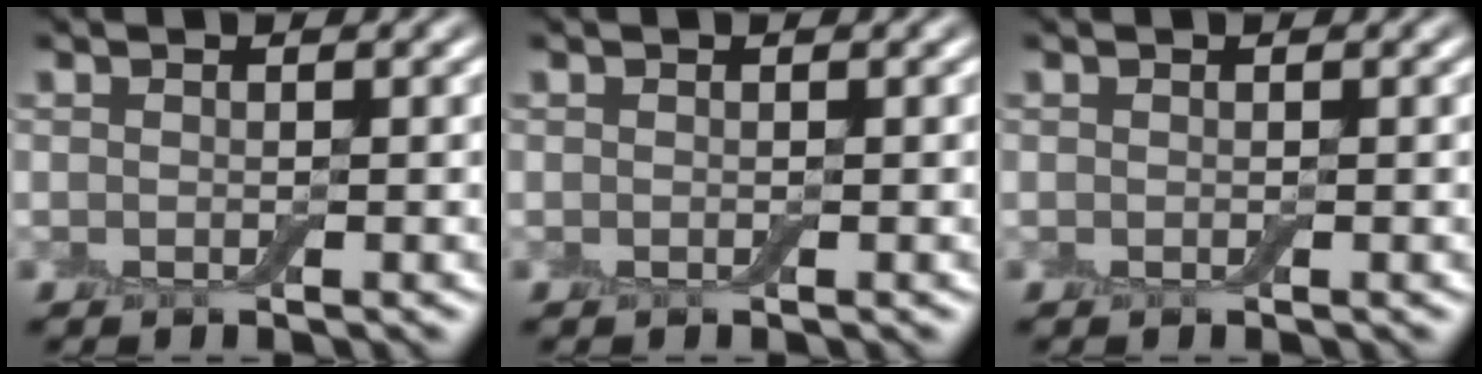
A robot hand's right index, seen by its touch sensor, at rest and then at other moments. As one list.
[{"total": 0.0}, {"total": 0.0}]